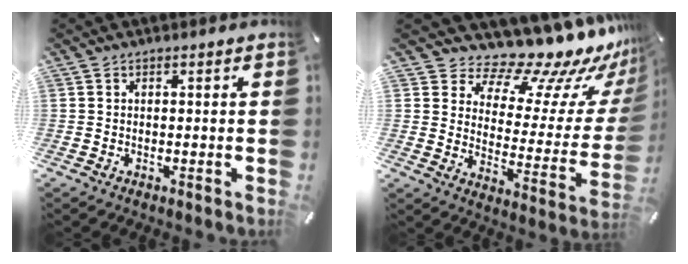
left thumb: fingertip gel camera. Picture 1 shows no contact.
{"total": 16.0, "force": [14.5, 4.6, 5.2], "torque": [-0.079, -0.137, 0.236]}